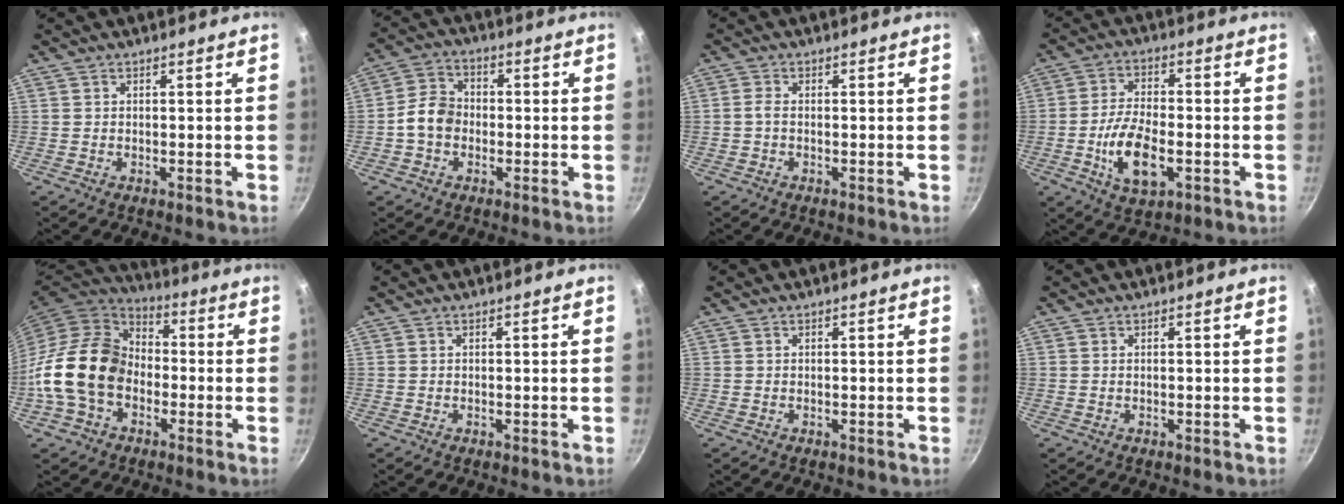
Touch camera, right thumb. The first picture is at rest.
{"total": 6.6, "force": [-1.4, 5.3, 3.7], "torque": [-0.043, 0.026, -0.039]}
{"total": 1.5, "force": [-0.3, 0.9, 1.2], "torque": [-0.028, 0.006, -0.011]}
{"total": 11.4, "force": [-3.1, 5.6, 9.4], "torque": [-0.172, 0.012, -0.056]}
{"total": 17.9, "force": [-3.6, 13.3, 11.5], "torque": [-0.179, 0.041, -0.081]}
{"total": 0.0}
{"total": 0.0}
{"total": 0.0}